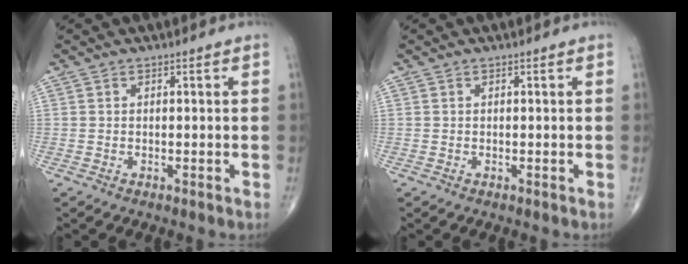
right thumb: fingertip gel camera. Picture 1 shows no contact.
{"total": 0.0}